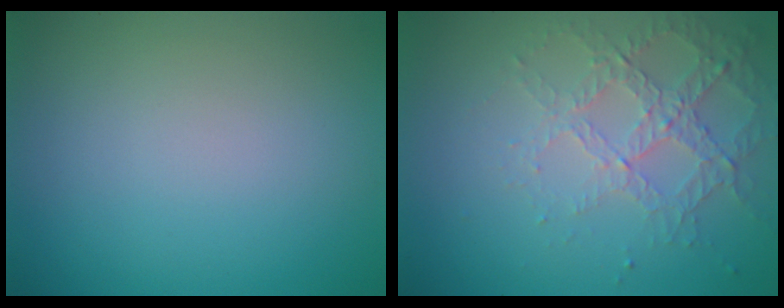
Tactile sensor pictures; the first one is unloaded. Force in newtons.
{"total": 4.4, "press": 3.1, "slide": 3.2}